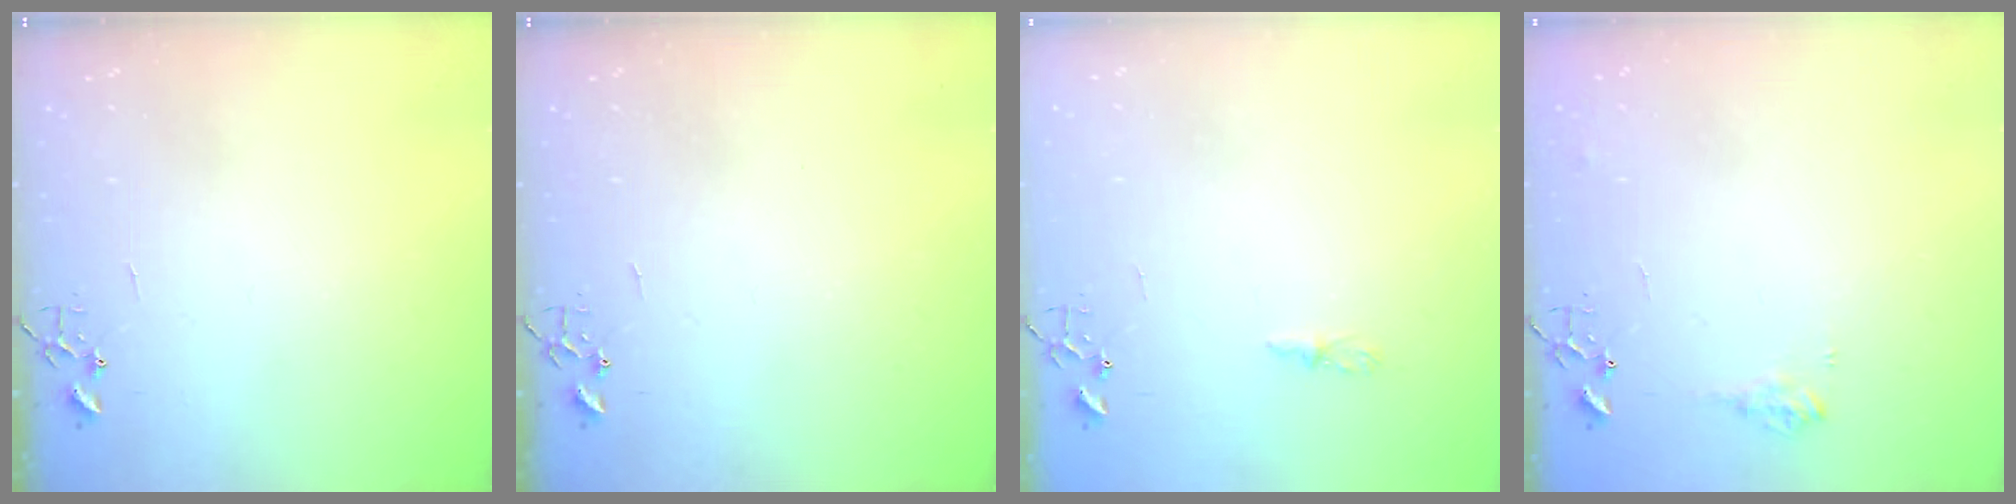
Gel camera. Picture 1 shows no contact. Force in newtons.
{"total": 0.0}
{"total": 4.4, "press": 4.3, "slide": 0.5}
{"total": 7.7, "press": 7.7, "slide": 0.3}